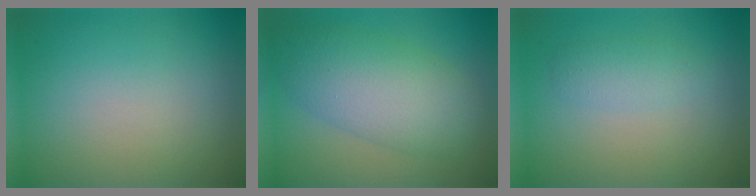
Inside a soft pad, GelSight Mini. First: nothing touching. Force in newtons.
{"total": 5.5, "press": 5.5, "slide": 0.3}
{"total": 1.7, "press": 1.7, "slide": 0.0}